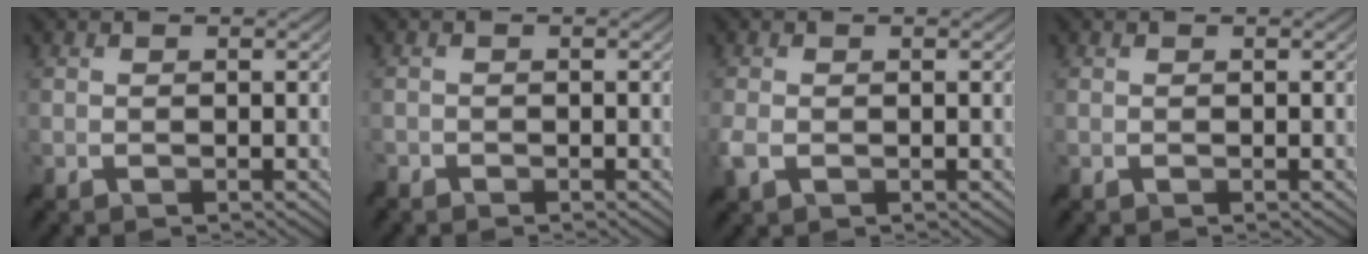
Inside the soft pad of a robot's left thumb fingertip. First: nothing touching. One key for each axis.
{"total": 0.9, "fx": -0.8, "fy": 0.3, "fz": 0.0, "tx": -0.001, "ty": -0.003, "tz": -0.019}
{"total": 1.8, "fx": -0.5, "fy": 0.8, "fz": 1.5, "tx": -0.043, "ty": -0.002, "tz": -0.012}
{"total": 0.0}